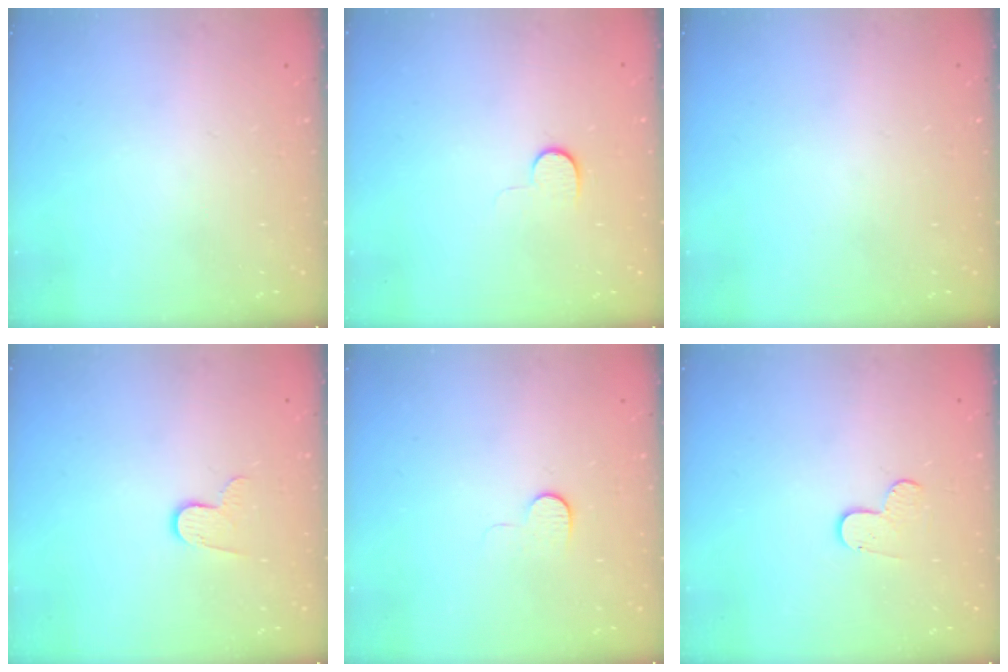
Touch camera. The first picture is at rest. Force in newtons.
{"total": 4.5, "press": 4.4, "slide": 0.4}
{"total": 0.0}
{"total": 6.3, "press": 6.3, "slide": 0.2}
{"total": 4.3, "press": 4.3, "slide": 0.3}
{"total": 3.4, "press": 3.4, "slide": 0.3}